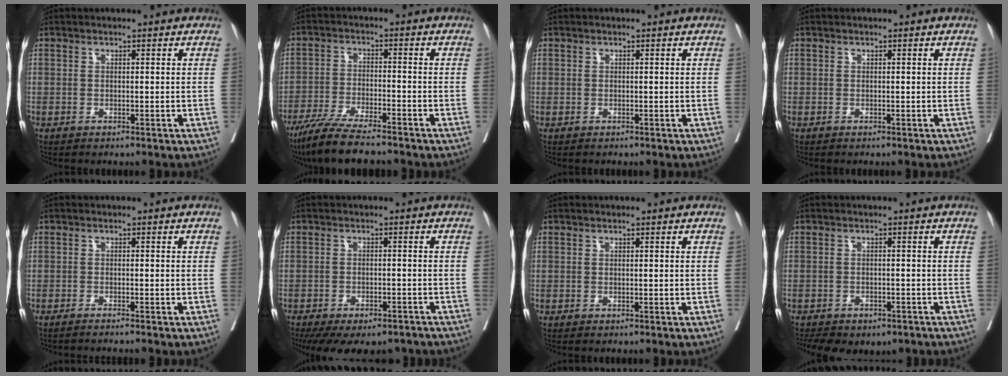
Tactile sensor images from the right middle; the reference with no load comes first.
{"total": 10.4, "force": [-8.6, 1.0, 5.7], "torque": [-0.096, -0.028, -0.146]}
{"total": 0.0}
{"total": 0.0}
{"total": 3.3, "force": [-2.9, -0.4, 1.5], "torque": [-0.015, 0.002, -0.039]}
{"total": 15.3, "force": [-11.9, 6.6, 7.1], "torque": [-0.150, -0.012, -0.153]}
{"total": 0.0}
{"total": 11.3, "force": [-8.1, 5.7, 5.4], "torque": [-0.104, 0.006, -0.101]}